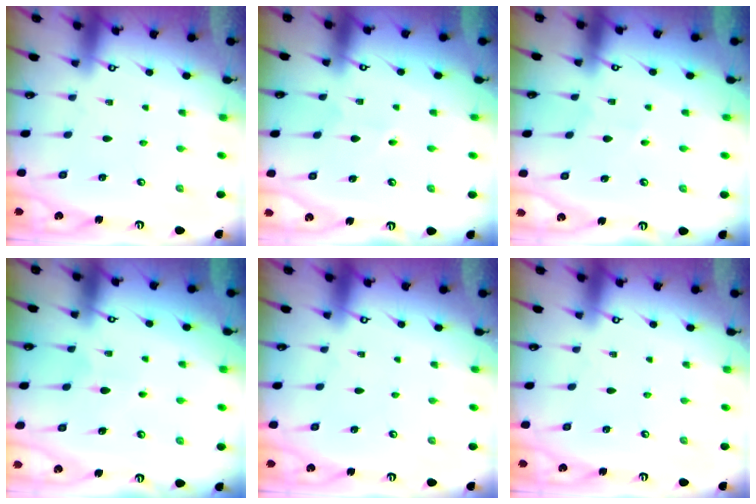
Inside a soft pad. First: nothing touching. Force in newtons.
{"total": 3.2, "press": 3.2, "slide": 0.4}
{"total": 2.7, "press": 2.5, "slide": 1.1}
{"total": 5.8, "press": 5.8, "slide": 0.2}
{"total": 0.0}
{"total": 0.0}